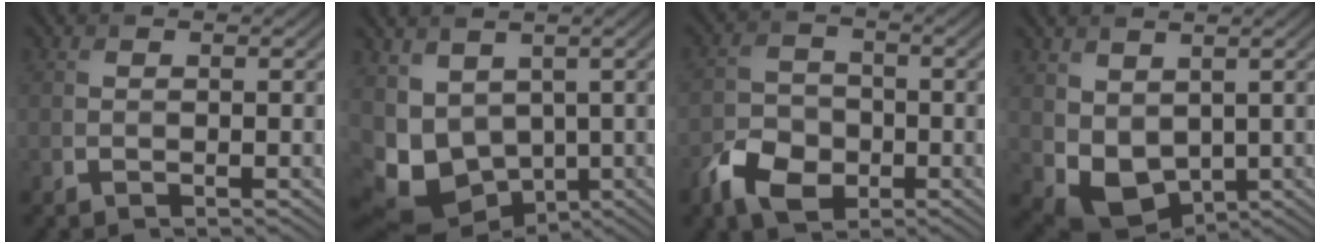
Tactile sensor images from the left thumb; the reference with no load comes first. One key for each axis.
{"total": 8.8, "fx": 0.6, "fy": 6.9, "fz": 5.4, "tx": -0.126, "ty": -0.023, "tz": 0.036}
{"total": 6.2, "fx": -3.3, "fy": 4.2, "fz": 3.2, "tx": -0.066, "ty": -0.005, "tz": -0.073}
{"total": 6.2, "fx": 0.9, "fy": 4.7, "fz": 4.0, "tx": -0.110, "ty": -0.024, "tz": 0.023}